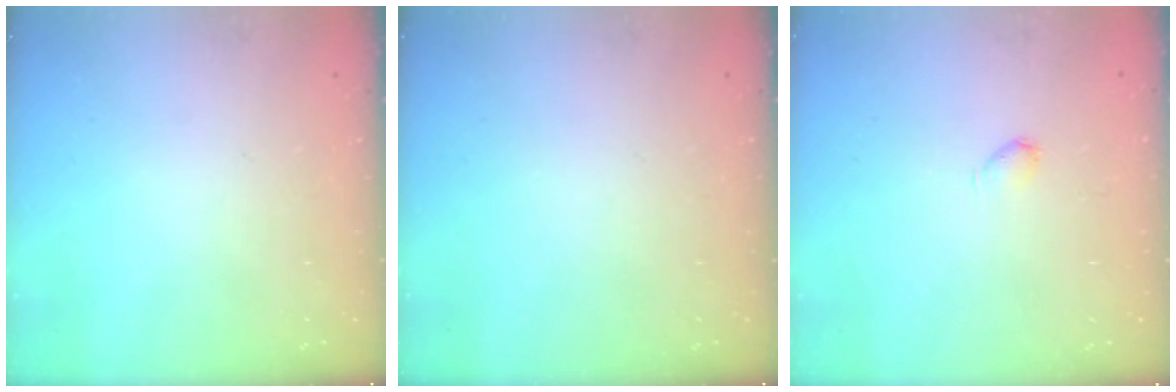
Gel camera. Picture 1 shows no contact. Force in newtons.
{"total": 0.0}
{"total": 2.3, "press": 2.3, "slide": 0.4}